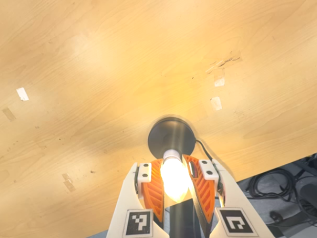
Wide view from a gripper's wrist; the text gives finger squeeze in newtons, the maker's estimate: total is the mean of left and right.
{"total": 21.8, "left": 20.7, "right": 22.8}